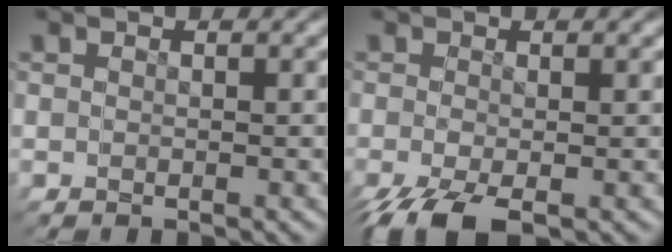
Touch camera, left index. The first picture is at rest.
{"total": 1.3, "force": [-1.1, -0.5, 0.4], "torque": [0.013, -0.001, -0.016]}